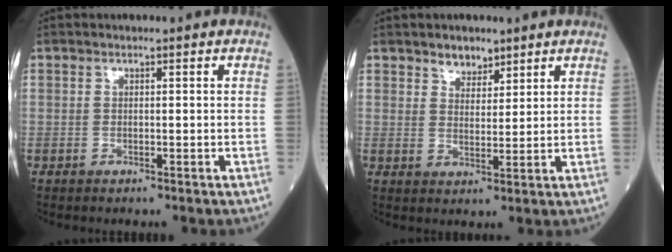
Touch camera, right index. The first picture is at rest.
{"total": 3.0, "force": [2.5, 1.2, 1.1], "torque": [-0.020, -0.002, 0.044]}